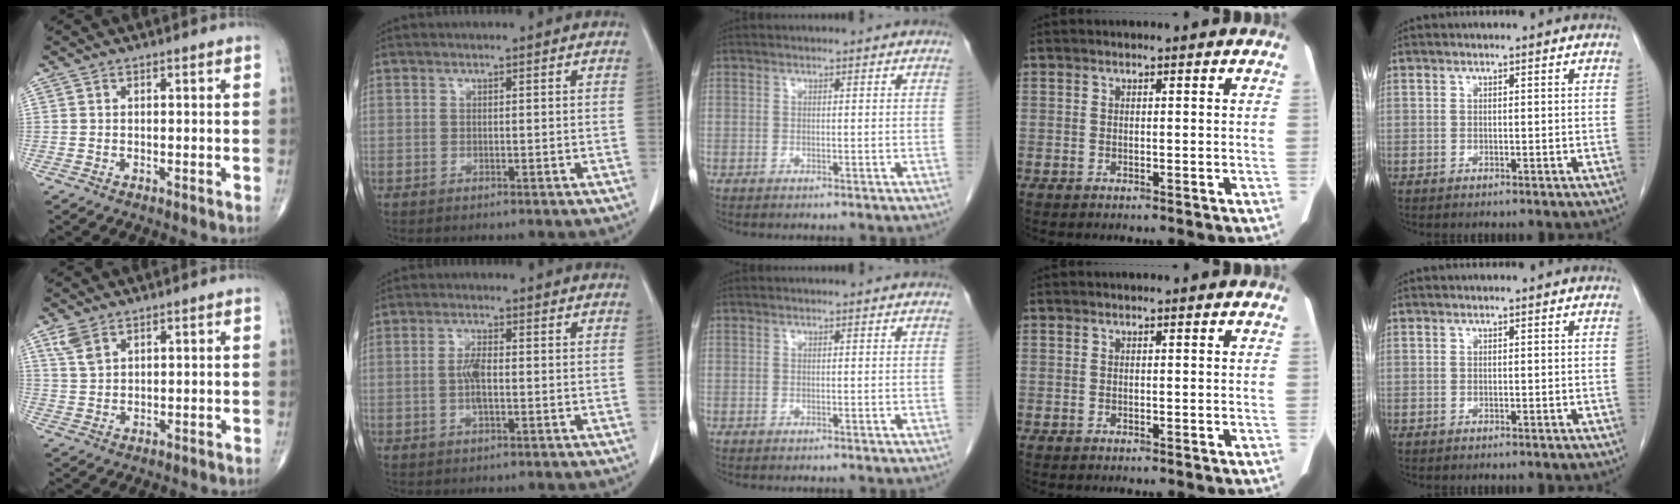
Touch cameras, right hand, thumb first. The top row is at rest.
{"thumb": {"total": 3.7, "force": [2.5, 1.8, 2.1], "torque": [-0.045, -0.002, 0.060]}, "index": {"total": 3.4, "force": [-0.3, 1.0, 3.2], "torque": [-0.070, 0.003, -0.006]}}